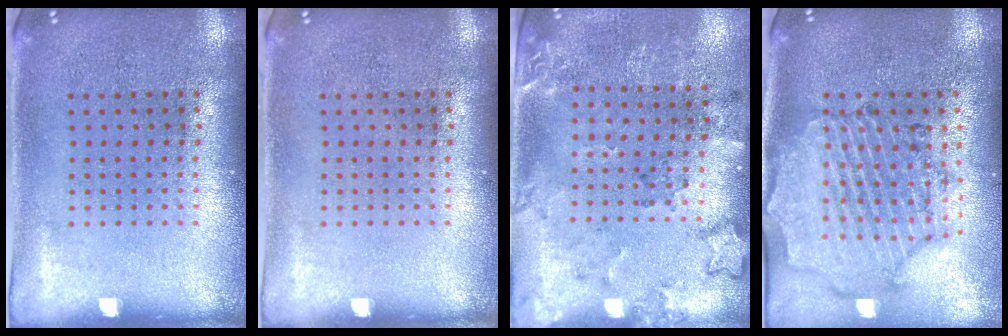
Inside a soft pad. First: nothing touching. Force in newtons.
{"total": 0.0}
{"total": 1.9, "press": 1.5, "slide": 1.2}
{"total": 1.6, "press": 1.6, "slide": 0.4}